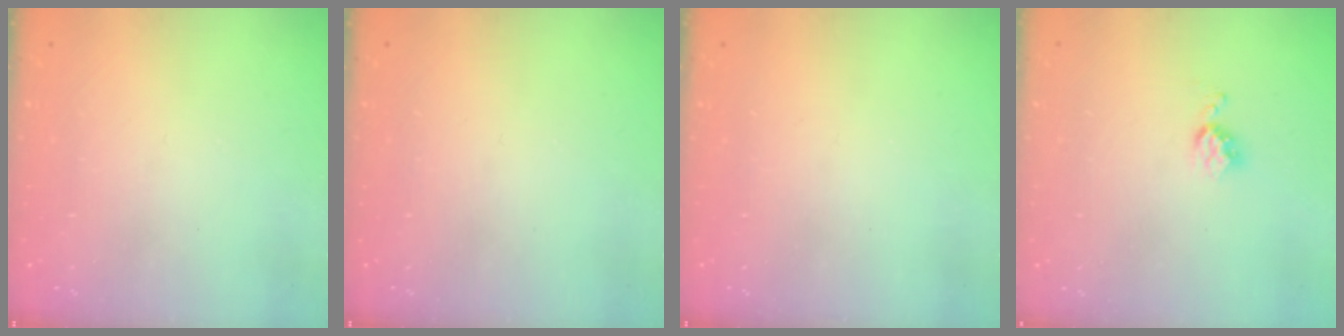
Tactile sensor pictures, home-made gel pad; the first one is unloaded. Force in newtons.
{"total": 0.0}
{"total": 0.0}
{"total": 4.3, "press": 4.3, "slide": 0.5}